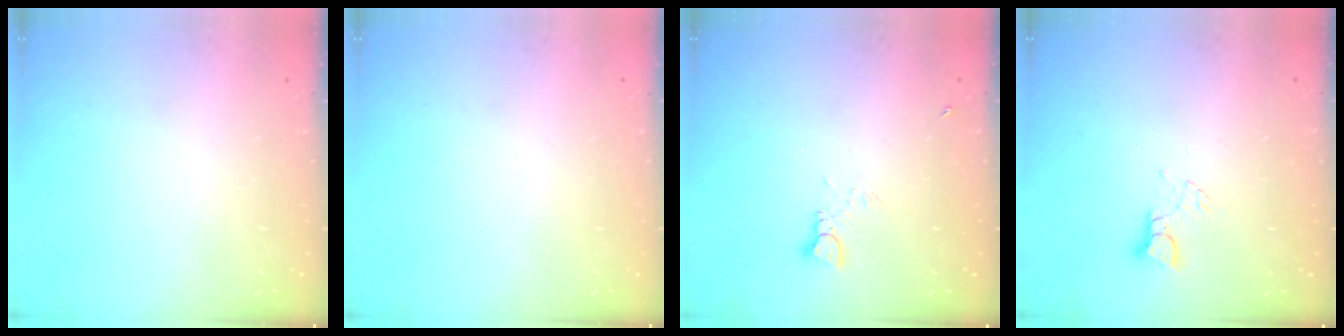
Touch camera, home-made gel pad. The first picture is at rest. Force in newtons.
{"total": 0.0}
{"total": 2.2, "press": 2.2, "slide": 0.1}
{"total": 2.7, "press": 2.7, "slide": 0.2}